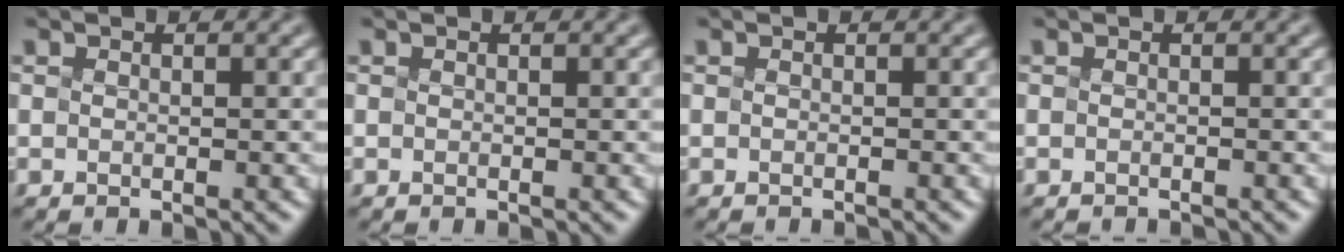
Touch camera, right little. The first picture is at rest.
{"total": 0.0}
{"total": 0.8, "force": [-0.8, 0.1, 0.2], "torque": [0.002, -0.002, -0.013]}
{"total": 1.2, "force": [-1.2, 0.1, 0.2], "torque": [0.004, -0.005, -0.018]}